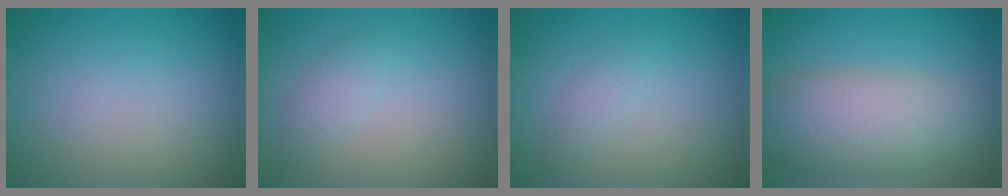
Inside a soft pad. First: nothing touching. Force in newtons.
{"total": 1.5, "press": 1.5, "slide": 0.1}
{"total": 1.2, "press": 1.2, "slide": 0.0}
{"total": 7.0, "press": 7.0, "slide": 0.3}